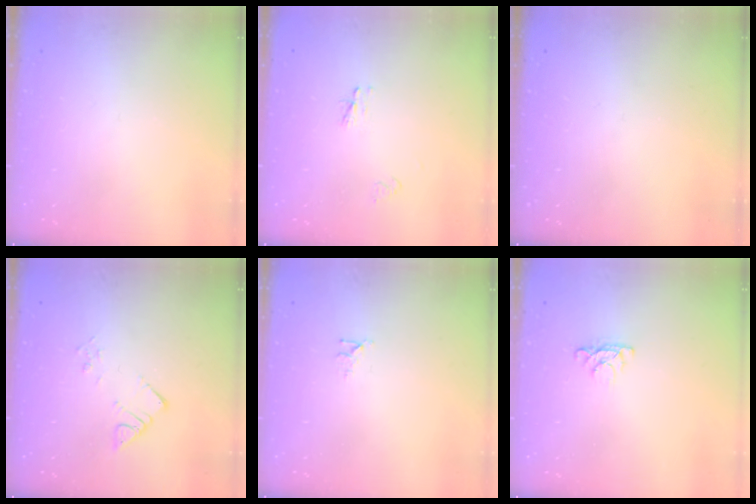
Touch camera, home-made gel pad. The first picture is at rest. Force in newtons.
{"total": 2.3, "press": 2.2, "slide": 0.2}
{"total": 0.0}
{"total": 3.9, "press": 3.9, "slide": 0.2}
{"total": 3.3, "press": 3.3, "slide": 0.2}
{"total": 4.0, "press": 4.0, "slide": 0.5}